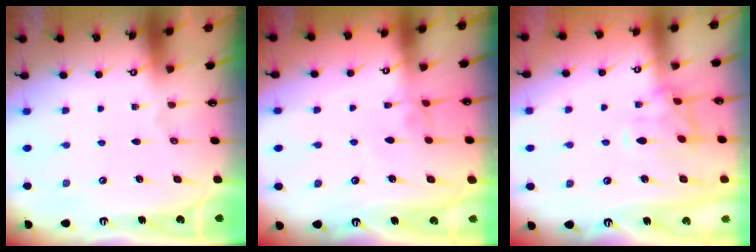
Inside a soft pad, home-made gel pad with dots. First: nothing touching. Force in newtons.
{"total": 1.5, "press": 1.4, "slide": 0.5}
{"total": 1.3, "press": 1.2, "slide": 0.4}